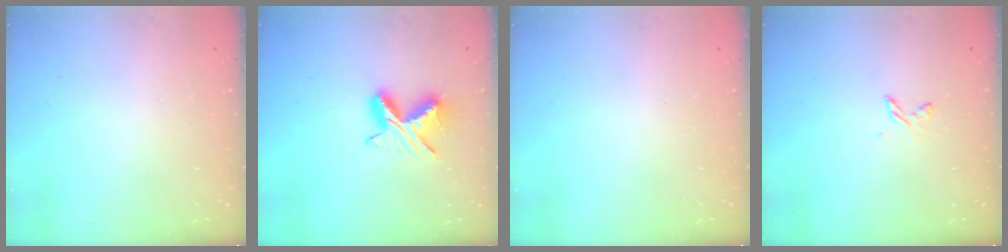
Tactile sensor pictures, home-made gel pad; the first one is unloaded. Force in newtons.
{"total": 8.5, "press": 8.5, "slide": 0.4}
{"total": 0.0}
{"total": 3.0, "press": 2.9, "slide": 0.4}